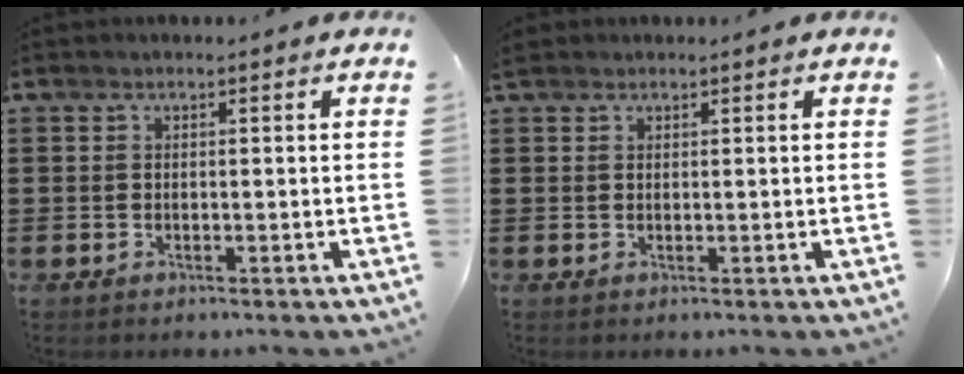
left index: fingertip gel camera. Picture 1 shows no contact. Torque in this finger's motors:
{"motor_torque": [0.40, -0.38, 0.03, 0.04]}